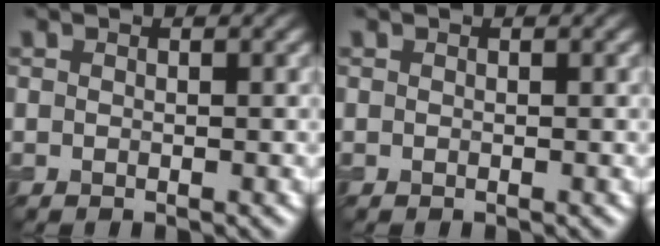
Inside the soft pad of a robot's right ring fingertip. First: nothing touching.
{"total": 0.0}